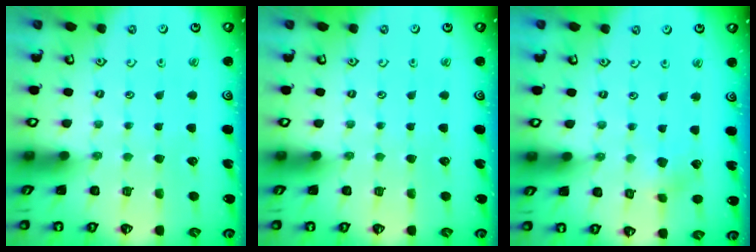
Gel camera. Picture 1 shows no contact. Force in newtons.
{"total": 0.0}
{"total": 2.9, "press": 2.9, "slide": 0.3}